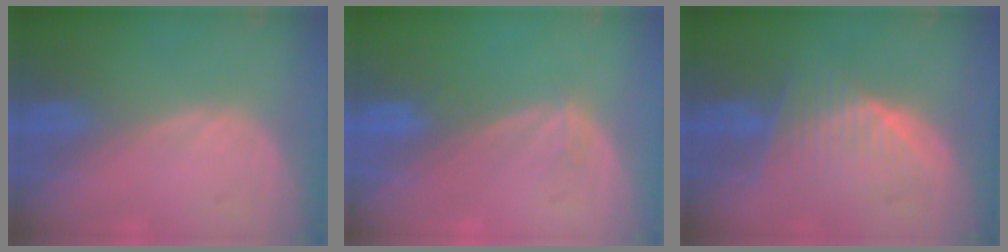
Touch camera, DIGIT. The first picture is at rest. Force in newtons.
{"total": 0.9, "press": 0.8, "slide": 0.2}
{"total": 6.9, "press": 6.3, "slide": 2.7}